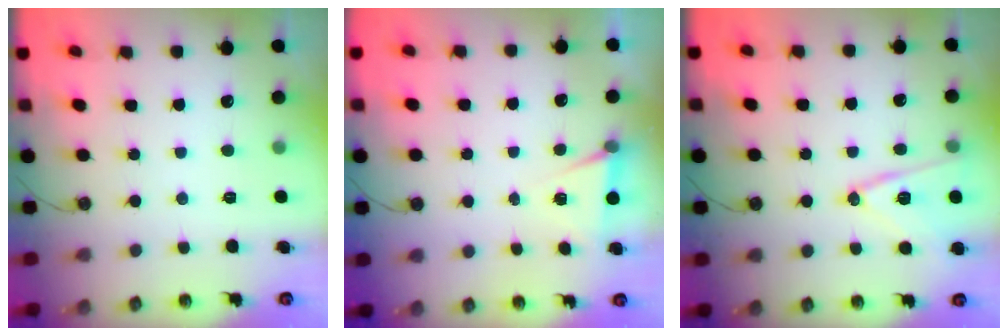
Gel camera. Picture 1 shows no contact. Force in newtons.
{"total": 4.9, "press": 2.1, "slide": 4.5}
{"total": 13.4, "press": 13.1, "slide": 2.6}